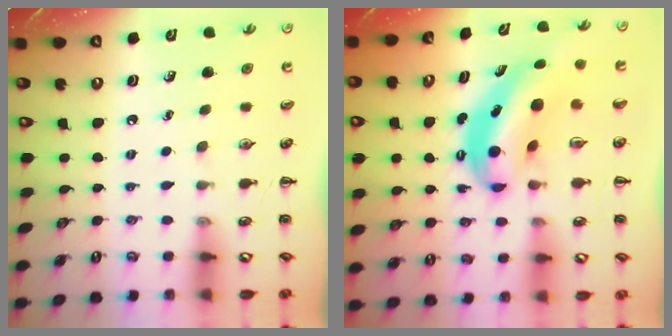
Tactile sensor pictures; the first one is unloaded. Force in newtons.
{"total": 8.3, "press": 8.0, "slide": 2.1}